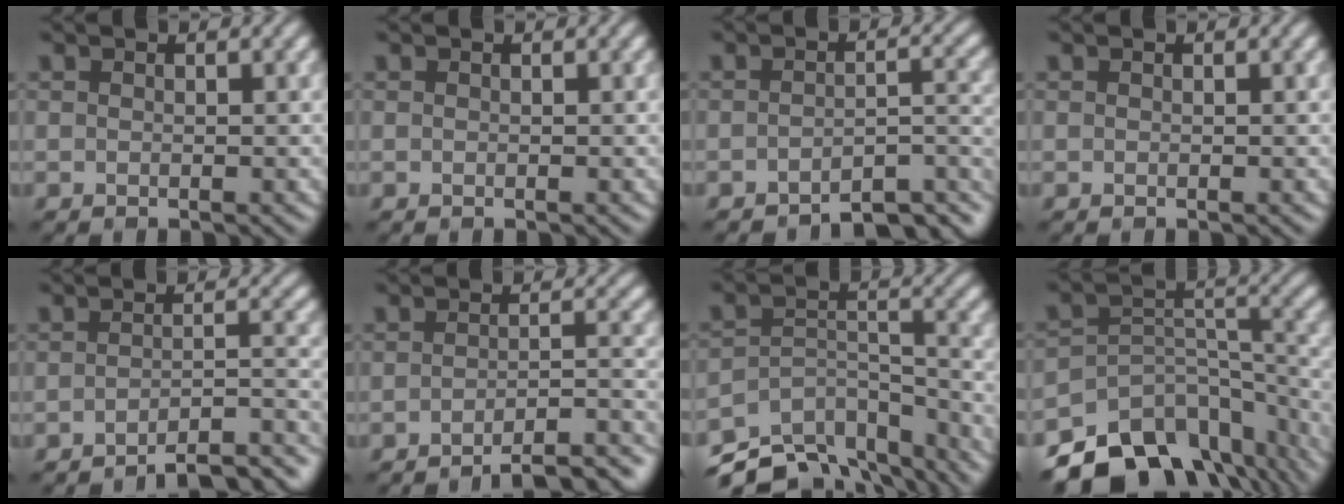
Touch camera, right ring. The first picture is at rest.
{"total": 0.0}
{"total": 5.3, "force": [-4.6, 1.2, 2.4], "torque": [-0.024, 0.001, -0.062]}
{"total": 0.0}
{"total": 8.2, "force": [-7.0, 1.9, 3.9], "torque": [-0.032, 0.012, -0.090]}
{"total": 9.1, "force": [-7.6, 2.2, 4.3], "torque": [-0.032, 0.014, -0.085]}
{"total": 11.7, "force": [-10.1, 4.6, 3.7], "torque": [-0.068, -0.003, -0.140]}
{"total": 13.9, "force": [-10.8, 7.2, 5.1], "torque": [-0.098, -0.012, -0.151]}